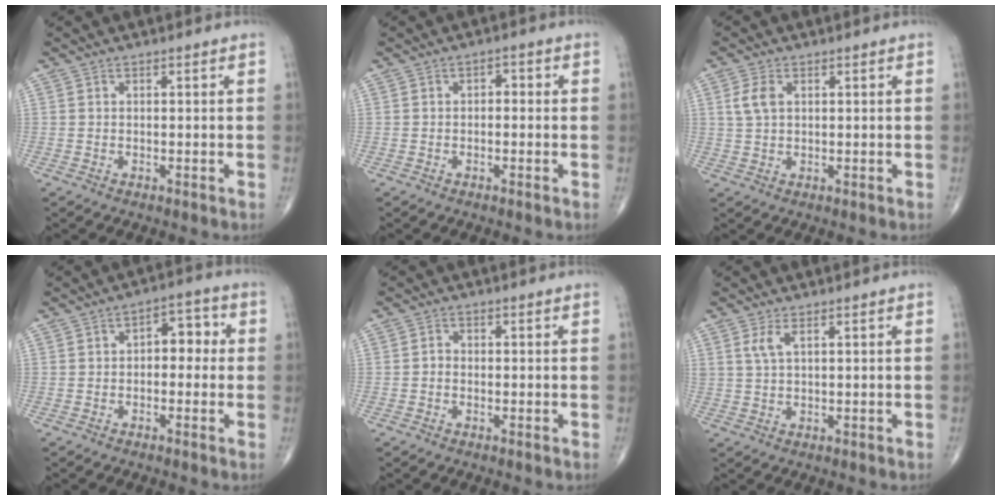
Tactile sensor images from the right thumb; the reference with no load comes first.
{"total": 1.9, "force": [0.0, 1.3, 1.5], "torque": [-0.007, 0.007, -0.009]}
{"total": 3.6, "force": [1.1, 2.2, 2.6], "torque": [-0.057, 0.004, 0.024]}
{"total": 5.9, "force": [0.2, 3.7, 4.6], "torque": [-0.028, 0.025, -0.008]}
{"total": 1.1, "force": [-0.3, 0.9, 0.6], "torque": [-0.002, 0.005, -0.009]}
{"total": 2.6, "force": [1.3, 0.9, 2.1], "torque": [-0.049, -0.001, 0.033]}